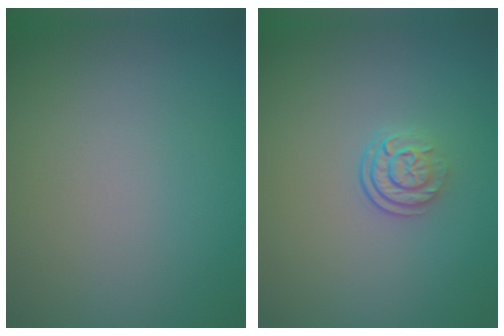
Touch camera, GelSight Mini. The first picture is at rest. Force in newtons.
{"total": 2.6, "press": 1.8, "slide": 1.9}